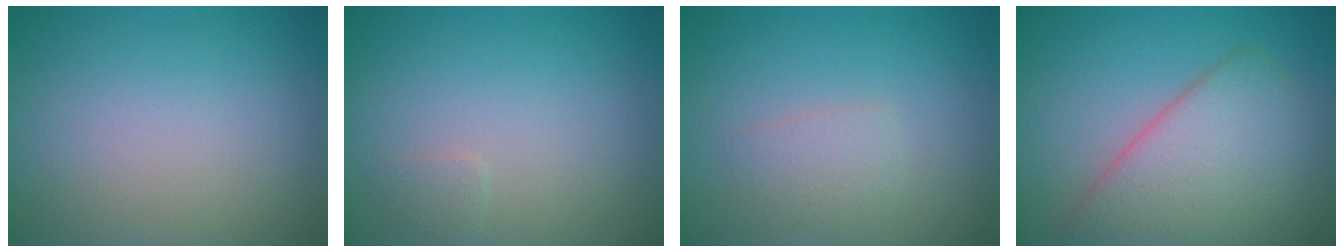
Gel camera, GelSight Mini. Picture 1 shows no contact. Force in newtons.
{"total": 0.7, "press": 0.7, "slide": 0.0}
{"total": 1.6, "press": 1.6, "slide": 0.0}
{"total": 6.6, "press": 6.6, "slide": 0.1}